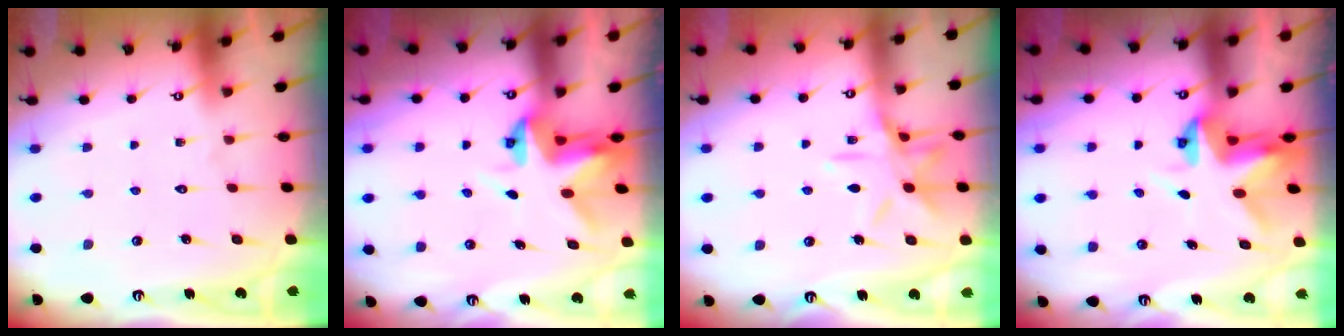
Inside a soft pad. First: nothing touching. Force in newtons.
{"total": 4.4, "press": 4.3, "slide": 0.3}
{"total": 11.3, "press": 11.3, "slide": 0.8}
{"total": 4.4, "press": 4.3, "slide": 0.3}